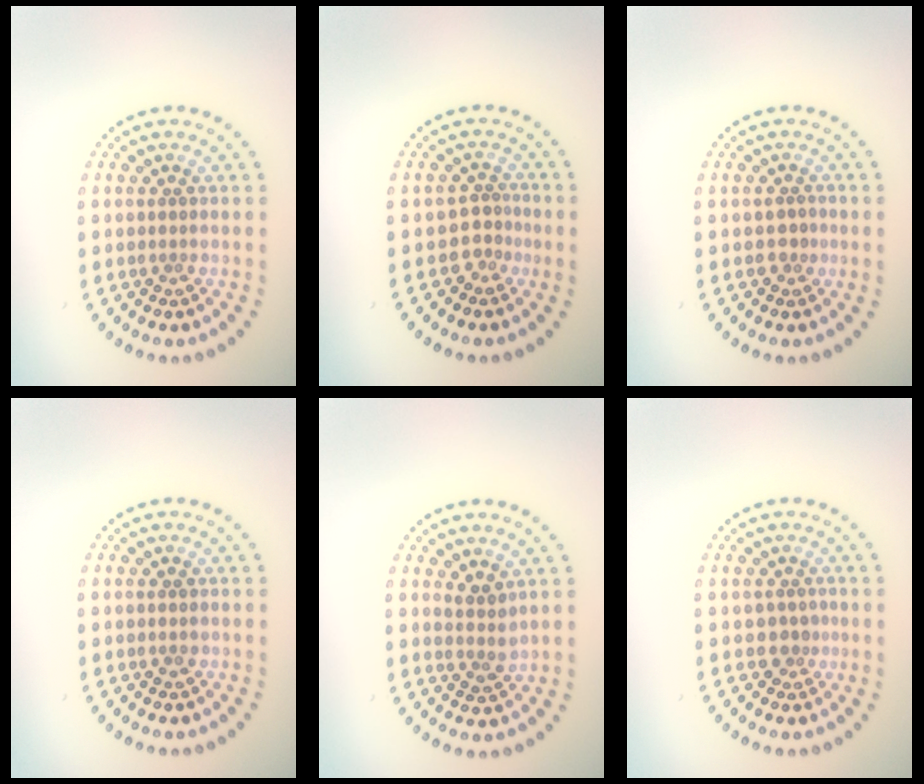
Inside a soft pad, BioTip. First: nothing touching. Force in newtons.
{"total": 1.8, "press": 1.2, "slide": 1.4}
{"total": 1.2, "press": 1.1, "slide": 0.5}
{"total": 0.9, "press": 0.9, "slide": 0.1}
{"total": 1.9, "press": 1.5, "slide": 1.1}
{"total": 1.6, "press": 1.2, "slide": 1.1}